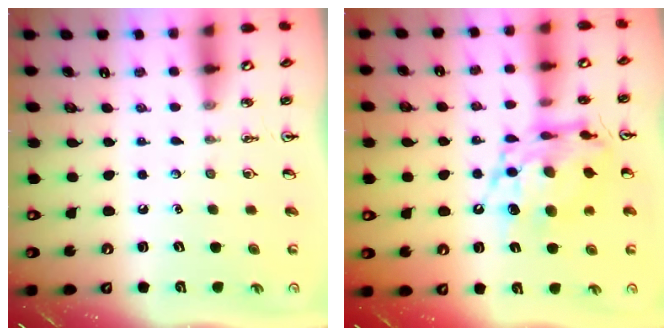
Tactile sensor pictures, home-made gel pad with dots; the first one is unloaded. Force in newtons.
{"total": 13.4, "press": 13.3, "slide": 1.3}